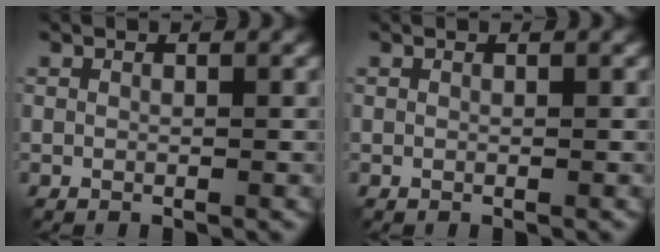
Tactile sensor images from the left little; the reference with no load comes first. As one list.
[{"total": 0.0}]